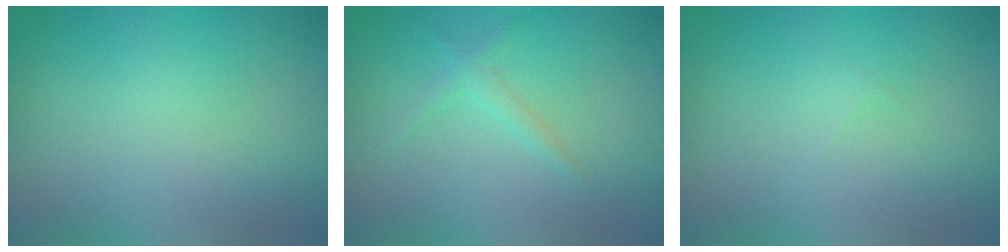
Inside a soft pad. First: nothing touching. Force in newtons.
{"total": 1.3, "press": 1.2, "slide": 0.1}
{"total": 0.0}